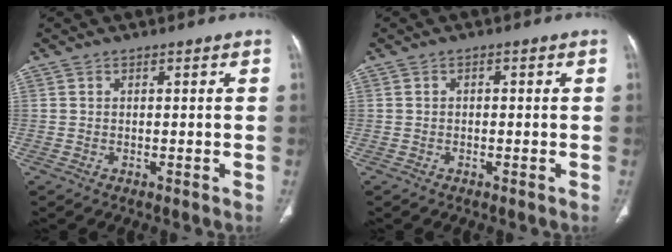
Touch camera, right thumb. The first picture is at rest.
{"total": 0.7, "force": [-0.1, 0.5, 0.5], "torque": [-0.006, 0.004, -0.003]}